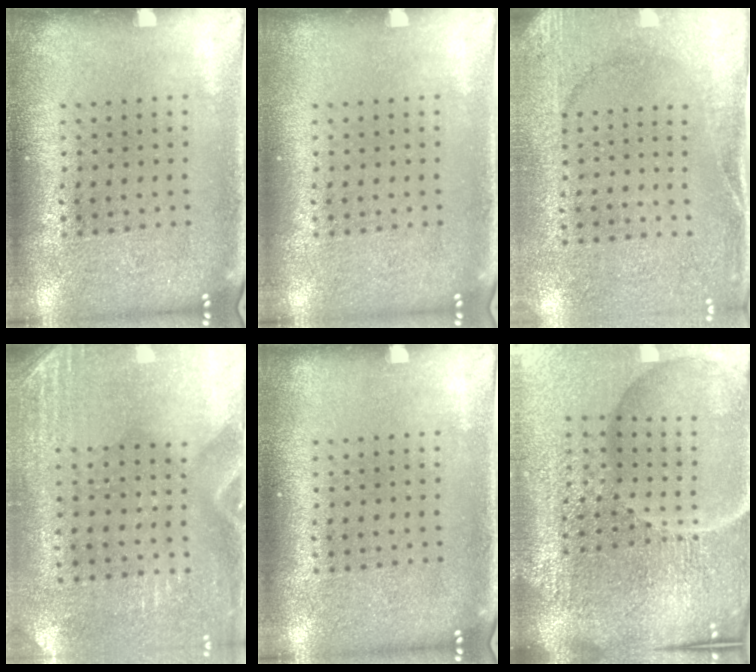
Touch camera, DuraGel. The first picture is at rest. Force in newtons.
{"total": 0.0}
{"total": 2.7, "press": 2.3, "slide": 1.3}
{"total": 2.8, "press": 2.5, "slide": 1.3}
{"total": 0.0}
{"total": 7.4, "press": 6.4, "slide": 3.6}